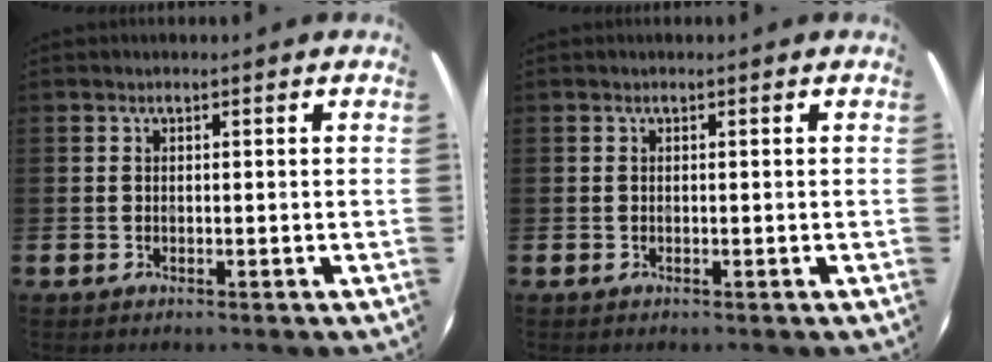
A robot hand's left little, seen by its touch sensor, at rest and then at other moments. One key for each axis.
{"total": 0.0}